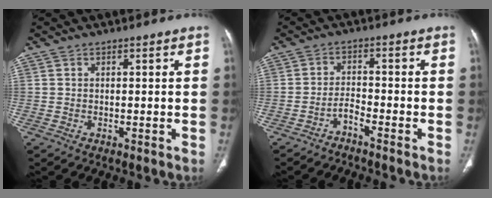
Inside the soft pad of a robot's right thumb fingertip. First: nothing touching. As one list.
[{"total": 2.4, "force": [-2.2, 0.3, 0.9], "torque": [-0.015, 0.021, -0.043]}]